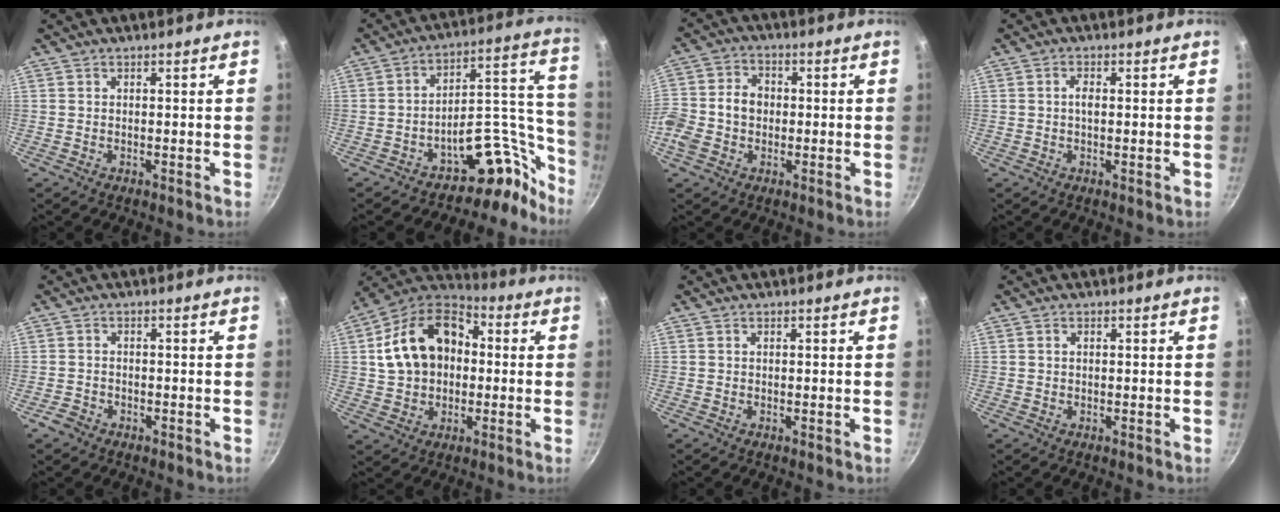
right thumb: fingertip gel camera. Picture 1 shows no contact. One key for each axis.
{"total": 17.0, "fx": -11.3, "fy": 10.2, "fz": 7.6, "tx": -0.013, "ty": 0.138, "tz": -0.166}
{"total": 9.8, "fx": -1.1, "fy": 7.7, "fz": 6.0, "tx": -0.104, "ty": 0.024, "tz": -0.034}
{"total": 2.0, "fx": 0.1, "fy": 0.8, "fz": 1.8, "tx": -0.036, "ty": 0.004, "tz": -0.002}
{"total": 2.3, "fx": -1.6, "fy": 1.5, "fz": 0.7, "tx": -0.016, "ty": 0.018, "tz": -0.027}
{"total": 18.1, "fx": 1.7, "fy": 13.2, "fz": 12.2, "tx": -0.197, "ty": 0.039, "tz": 0.020}
{"total": 0.0}
{"total": 0.6, "fx": 0.2, "fy": 0.4, "fz": 0.4, "tx": -0.007, "ty": 0.003, "tz": 0.003}